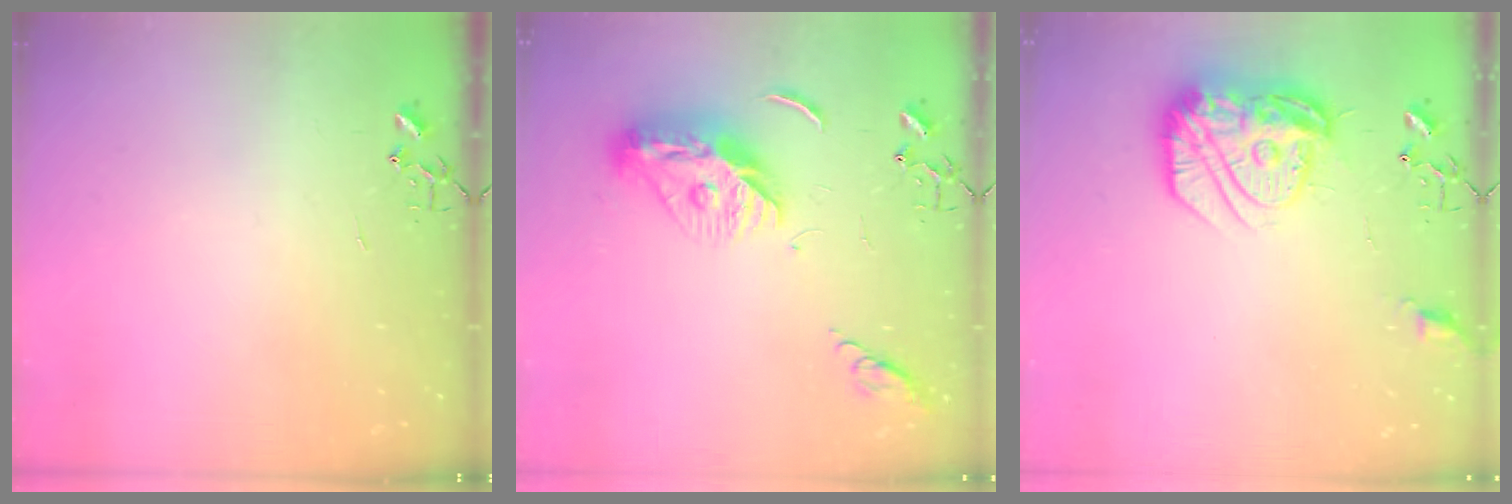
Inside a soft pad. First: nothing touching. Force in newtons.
{"total": 13.1, "press": 13.0, "slide": 1.3}
{"total": 17.7, "press": 17.6, "slide": 1.4}